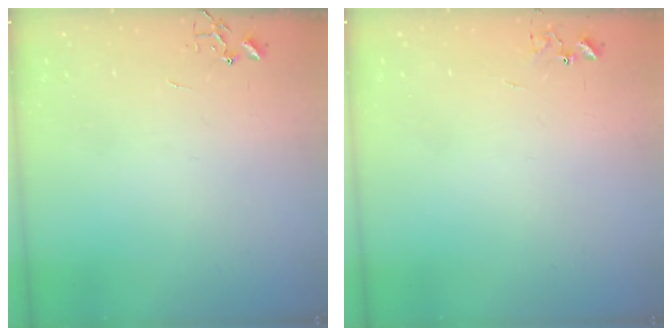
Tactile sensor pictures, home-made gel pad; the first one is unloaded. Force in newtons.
{"total": 5.9, "press": 5.9, "slide": 0.5}